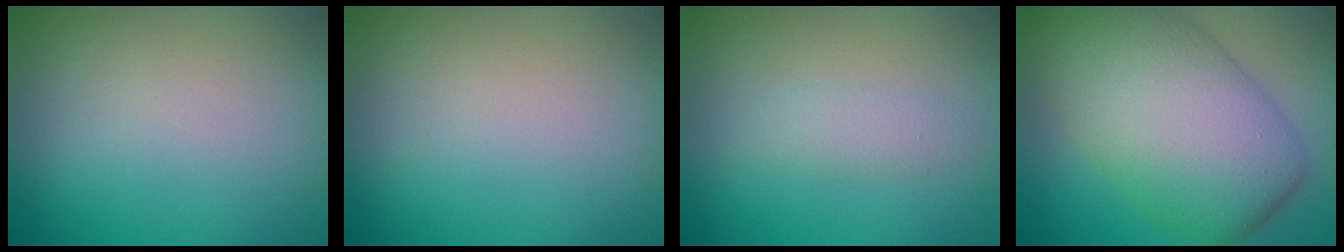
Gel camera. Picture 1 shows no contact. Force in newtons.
{"total": 0.0}
{"total": 1.5, "press": 1.5, "slide": 0.1}
{"total": 10.6, "press": 10.6, "slide": 0.4}